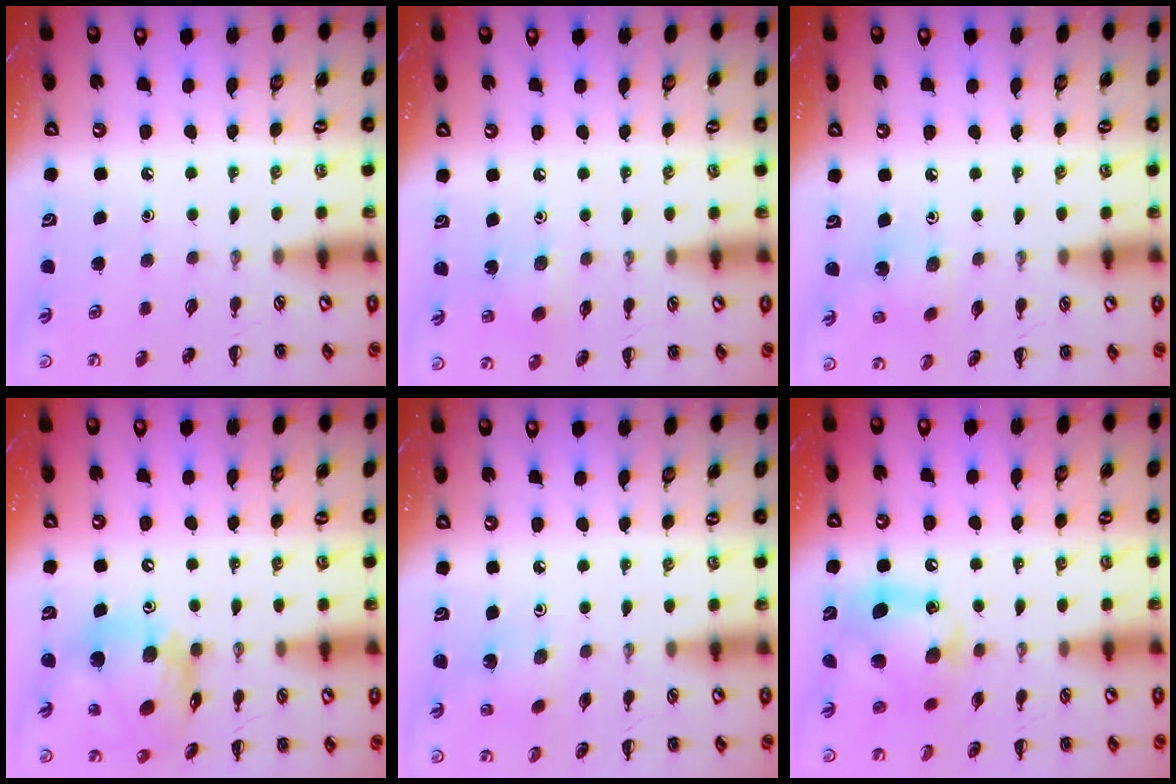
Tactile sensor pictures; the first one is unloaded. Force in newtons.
{"total": 3.1, "press": 3.1, "slide": 0.5}
{"total": 3.9, "press": 3.8, "slide": 1.1}
{"total": 14.3, "press": 13.9, "slide": 3.4}
{"total": 2.1, "press": 1.9, "slide": 0.9}
{"total": 12.7, "press": 12.6, "slide": 1.8}